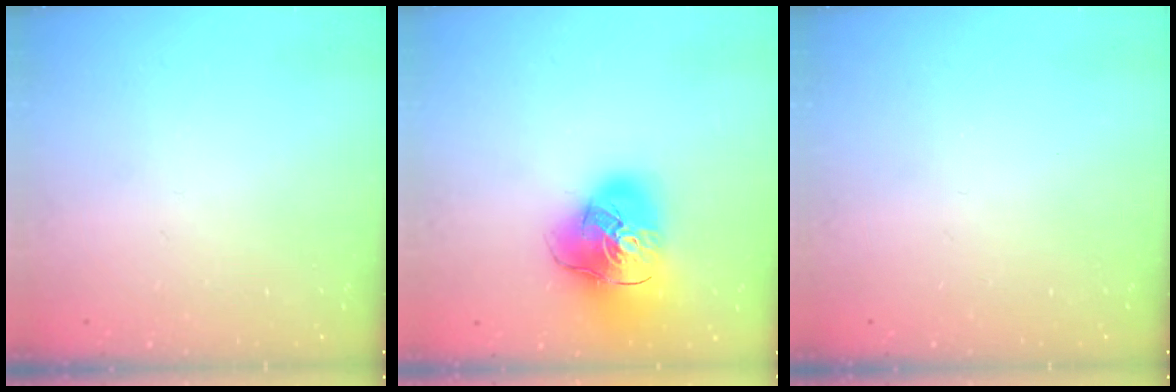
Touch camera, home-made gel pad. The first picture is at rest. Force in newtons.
{"total": 19.7, "press": 19.5, "slide": 2.7}
{"total": 0.0}